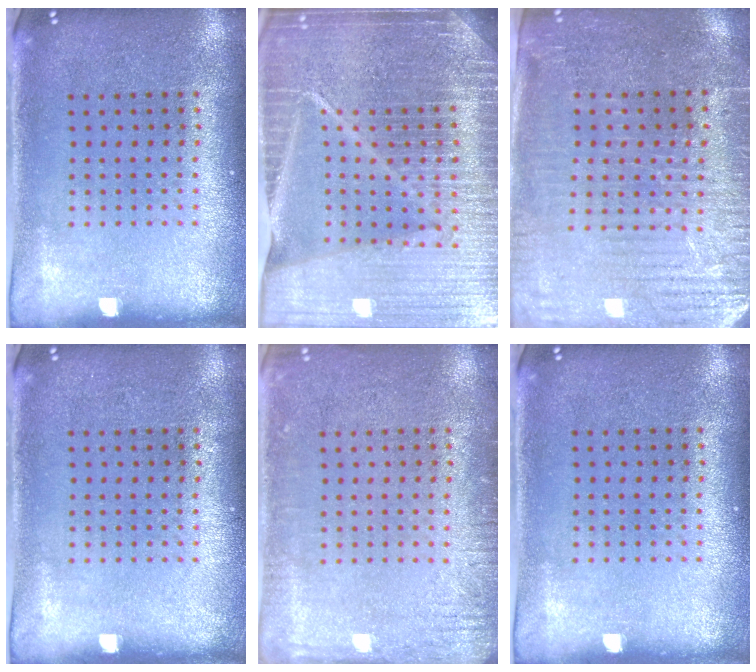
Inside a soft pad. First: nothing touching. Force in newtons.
{"total": 6.7, "press": 5.8, "slide": 3.4}
{"total": 3.6, "press": 3.4, "slide": 1.3}
{"total": 0.0}
{"total": 2.3, "press": 2.2, "slide": 0.3}
{"total": 0.0}